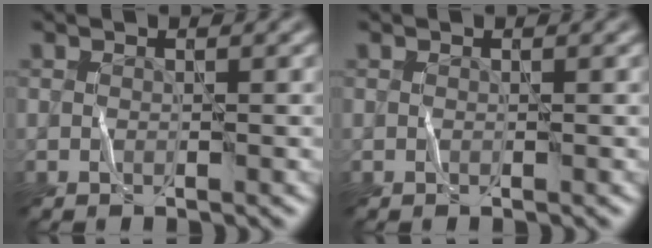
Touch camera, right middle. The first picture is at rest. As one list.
[{"total": 0.0}]